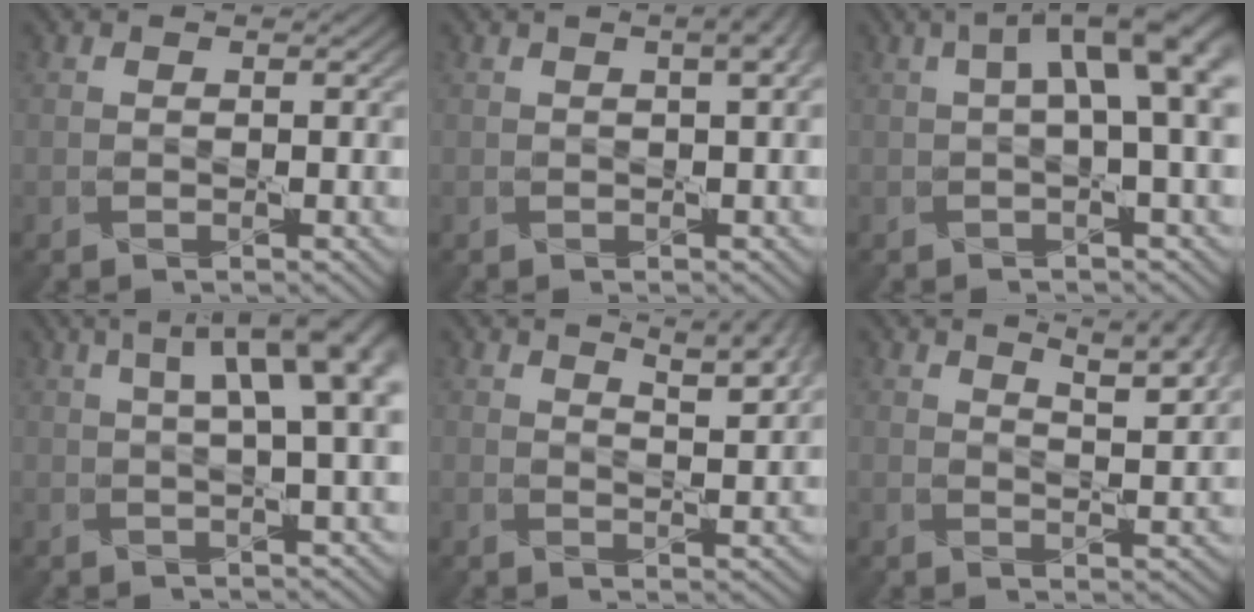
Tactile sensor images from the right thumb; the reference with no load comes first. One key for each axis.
{"total": 3.9, "fx": 1.4, "fy": 1.4, "fz": 3.3, "tx": -0.034, "ty": 0.014, "tz": 0.004}
{"total": 8.6, "fx": 1.7, "fy": 2.5, "fz": 8.1, "tx": -0.106, "ty": 0.021, "tz": 0.023}
{"total": 10.8, "fx": 3.0, "fy": 3.2, "fz": 9.8, "tx": -0.117, "ty": 0.032, "tz": 0.035}
{"total": 6.8, "fx": 4.6, "fy": 1.5, "fz": 4.8, "tx": -0.070, "ty": 0.007, "tz": 0.067}
{"total": 7.5, "fx": 5.0, "fy": 1.7, "fz": 5.4, "tx": -0.074, "ty": 0.007, "tz": 0.070}